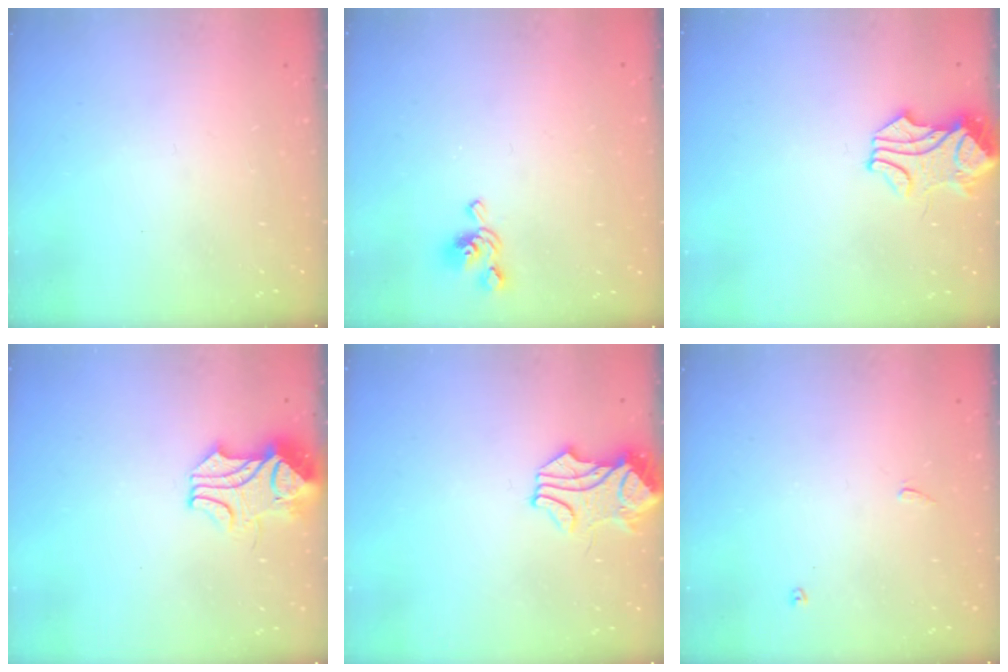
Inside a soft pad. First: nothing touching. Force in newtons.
{"total": 2.8, "press": 2.6, "slide": 0.8}
{"total": 1.9, "press": 1.7, "slide": 0.8}
{"total": 2.2, "press": 2.1, "slide": 0.8}
{"total": 1.9, "press": 1.7, "slide": 0.8}
{"total": 3.9, "press": 3.9, "slide": 0.3}